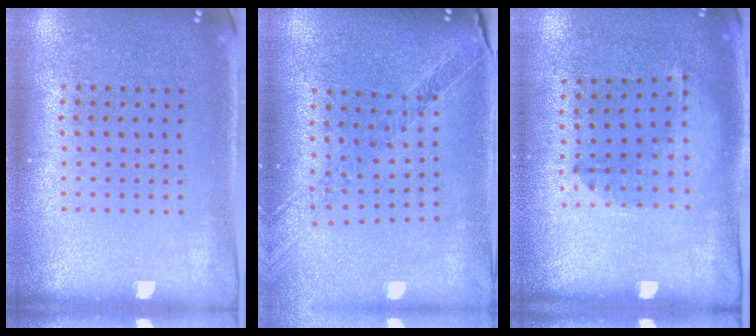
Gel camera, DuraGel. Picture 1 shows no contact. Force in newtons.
{"total": 1.2, "press": 1.2, "slide": 0.2}
{"total": 1.3, "press": 0.8, "slide": 1.0}